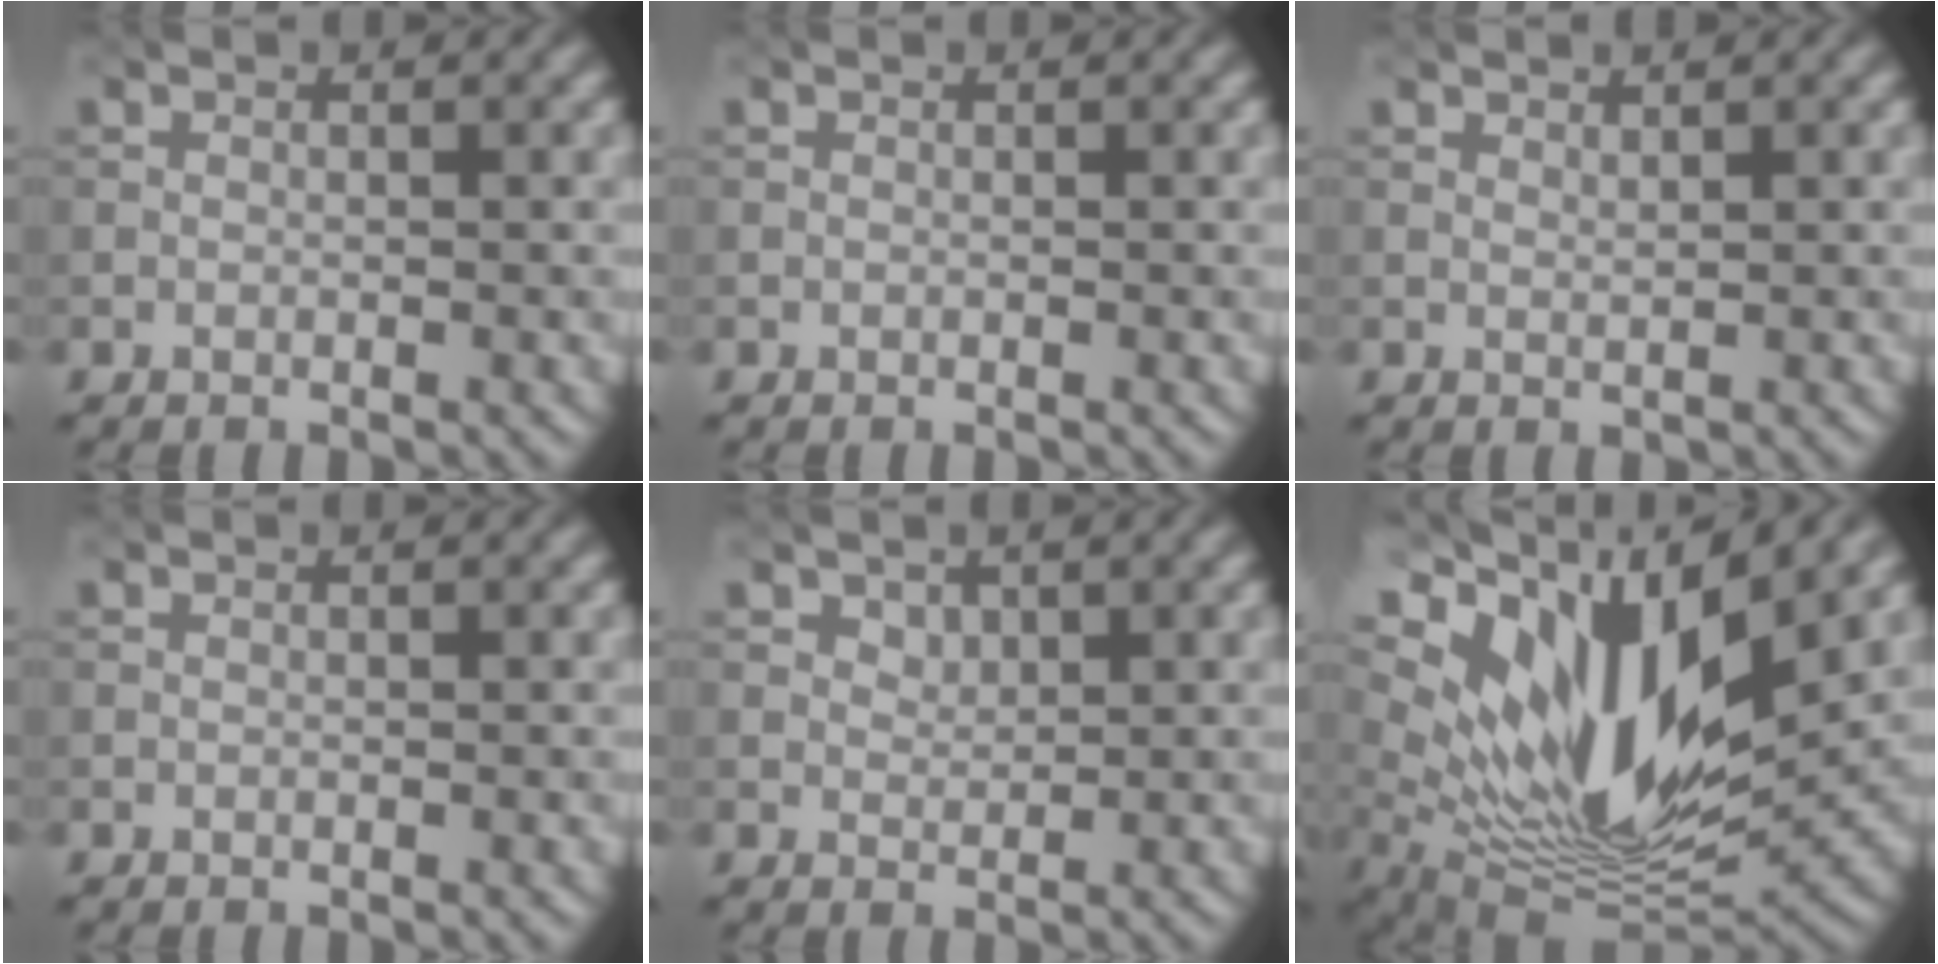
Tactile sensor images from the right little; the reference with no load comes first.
{"total": 0.0}
{"total": 0.7, "force": [0.6, 0.0, 0.2], "torque": [-0.003, -0.001, 0.014]}
{"total": 0.0}
{"total": 1.0, "force": [0.7, 0.7, 0.3], "torque": [-0.006, -0.004, 0.013]}
{"total": 15.6, "force": [6.0, 6.8, 12.6], "torque": [-0.249, 0.006, 0.108]}